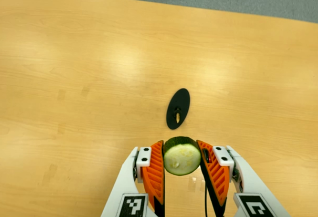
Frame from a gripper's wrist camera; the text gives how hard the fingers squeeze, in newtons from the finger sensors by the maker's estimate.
{"total": 11.3, "left": 11.0, "right": 11.7}